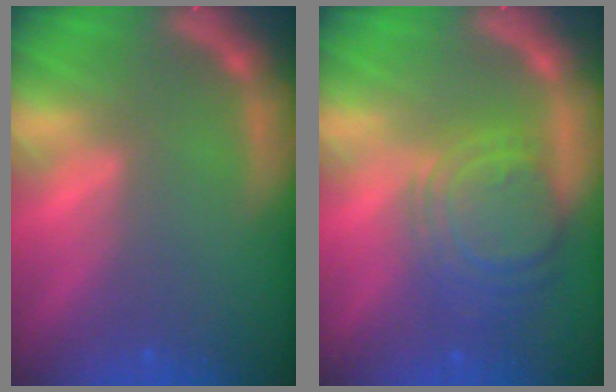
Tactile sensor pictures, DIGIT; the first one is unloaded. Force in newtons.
{"total": 7.6}